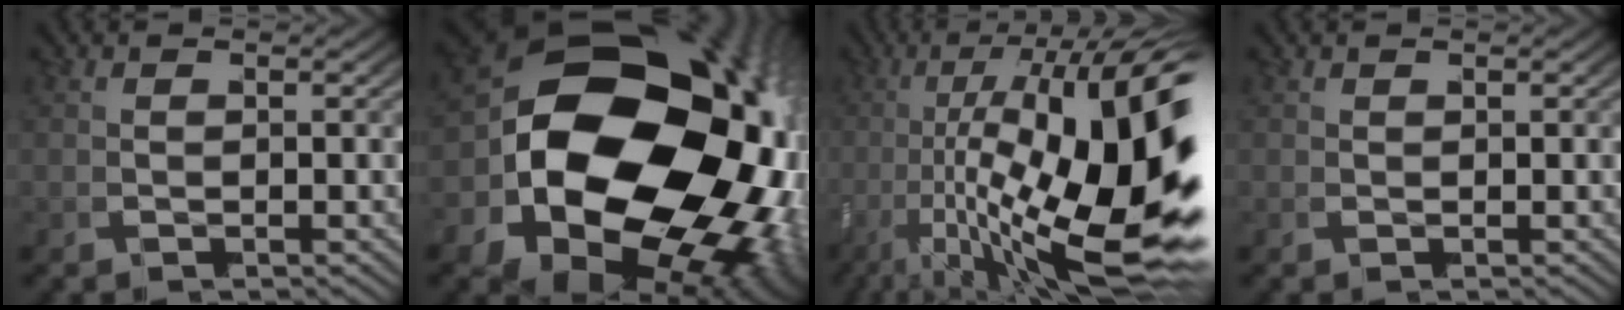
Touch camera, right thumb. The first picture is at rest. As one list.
[{"total": 33.3, "force": [-0.6, 23.2, 24.0], "torque": [-0.380, -0.093, 0.021]}, {"total": 19.2, "force": [0.2, 10.8, 15.8], "torque": [-0.265, -0.066, 0.035]}, {"total": 0.0}]